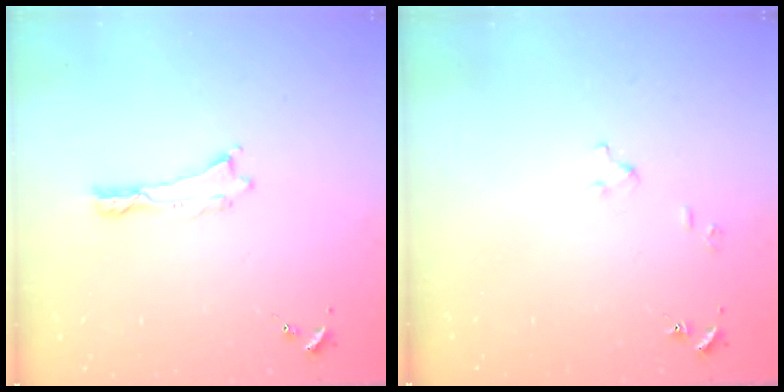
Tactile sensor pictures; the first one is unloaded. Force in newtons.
{"total": 2.6, "press": 2.6, "slide": 0.3}